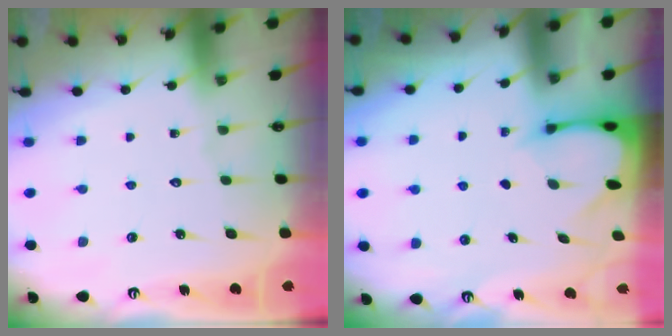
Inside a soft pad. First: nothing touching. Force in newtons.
{"total": 2.6, "press": 2.6, "slide": 0.3}